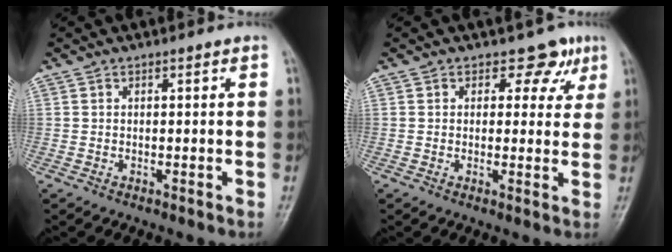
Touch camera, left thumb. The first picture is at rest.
{"total": 4.7, "force": [2.8, 3.5, 1.7], "torque": [0.017, -0.008, 0.031]}